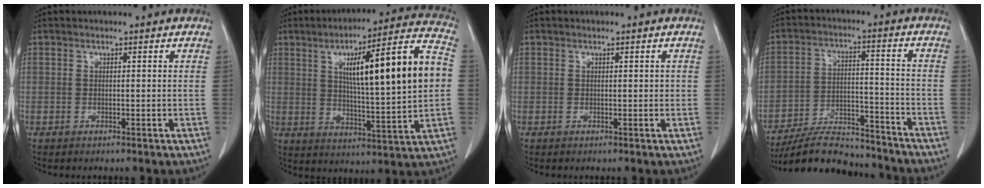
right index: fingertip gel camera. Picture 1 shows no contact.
{"total": 19.9, "force": [3.0, 1.9, 19.6], "torque": [-0.295, 0.025, 0.042]}
{"total": 0.7, "force": [0.2, 0.4, 0.5], "torque": [-0.005, 0.002, 0.004]}
{"total": 14.4, "force": [-13.5, 3.0, 4.0], "torque": [-0.061, 0.018, -0.214]}